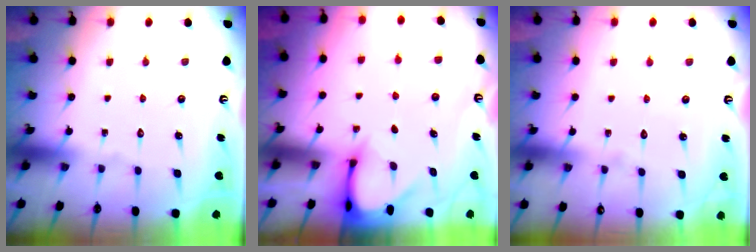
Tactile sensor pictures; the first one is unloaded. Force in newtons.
{"total": 3.0, "press": 3.0, "slide": 0.3}
{"total": 1.8, "press": 1.8, "slide": 0.1}